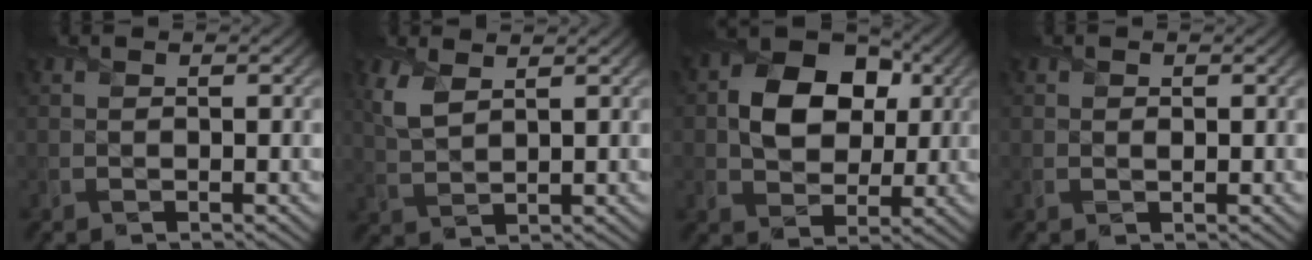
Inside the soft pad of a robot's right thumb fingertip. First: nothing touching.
{"total": 4.0, "force": [2.2, 1.7, 2.9], "torque": [-0.083, 0.003, 0.050]}
{"total": 9.9, "force": [1.9, 7.3, 6.4], "torque": [-0.114, 0.009, 0.024]}
{"total": 0.5, "force": [0.0, 0.5, 0.3], "torque": [-0.003, -0.004, -0.002]}